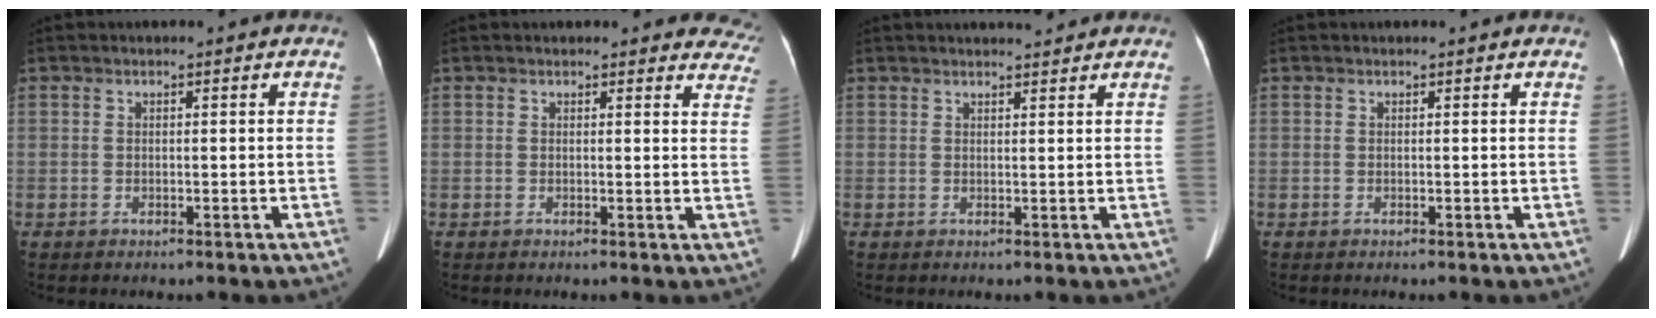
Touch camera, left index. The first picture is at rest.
{"total": 9.6, "force": [9.1, 3.0, 0.8], "torque": [0.042, -0.019, 0.055]}
{"total": 3.2, "force": [3.1, 0.1, 0.9], "torque": [-0.014, 0.011, 0.043]}
{"total": 0.0}